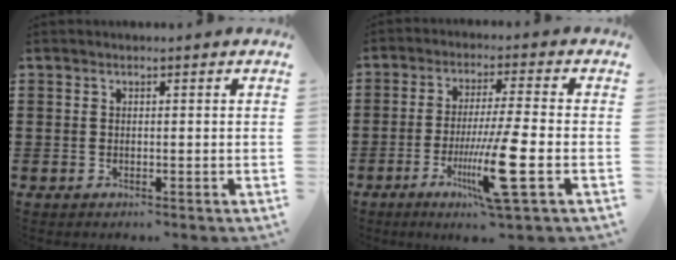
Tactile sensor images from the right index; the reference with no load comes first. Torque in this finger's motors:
{"motor_torque": [2.14, 0.00, 0.51, 0.12]}